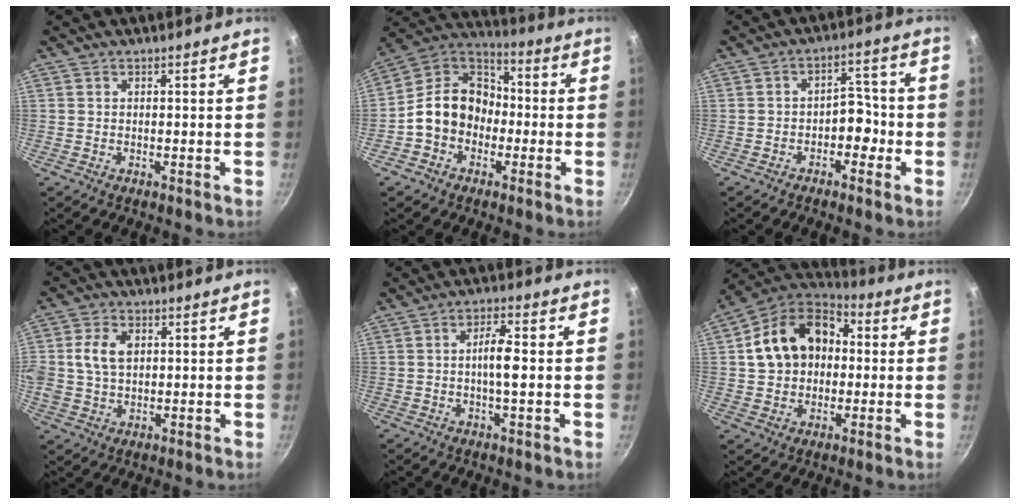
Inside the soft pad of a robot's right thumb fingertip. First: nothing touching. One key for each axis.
{"total": 14.0, "fx": -2.5, "fy": 11.4, "fz": 7.8, "tx": -0.092, "ty": 0.052, "tz": -0.064}
{"total": 5.4, "fx": -2.0, "fy": 3.6, "fz": 3.5, "tx": -0.002, "ty": 0.035, "tz": -0.034}
{"total": 7.7, "fx": 1.4, "fy": 5.5, "fz": 5.2, "tx": -0.091, "ty": 0.007, "tz": 0.023}
{"total": 5.5, "fx": -0.3, "fy": 1.5, "fz": 5.2, "tx": -0.095, "ty": 0.012, "tz": -0.009}
{"total": 17.4, "fx": 2.1, "fy": 13.3, "fz": 11.1, "tx": -0.171, "ty": 0.038, "tz": 0.022}